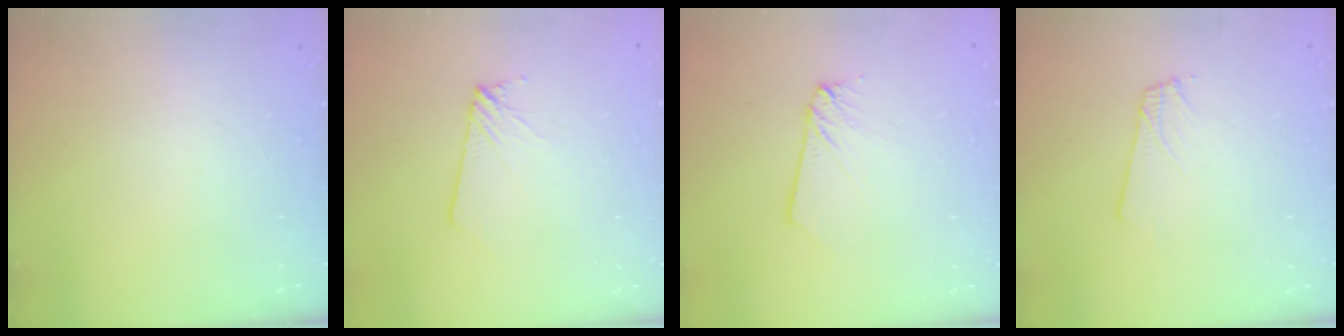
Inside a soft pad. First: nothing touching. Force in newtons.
{"total": 2.8, "press": 2.8, "slide": 0.4}
{"total": 2.6, "press": 2.6, "slide": 0.2}
{"total": 2.3, "press": 2.3, "slide": 0.3}